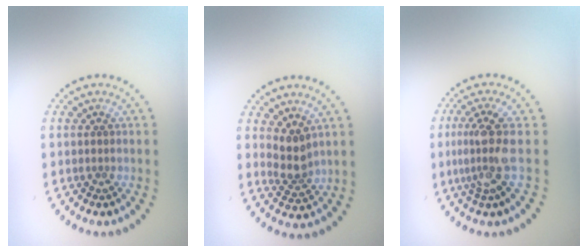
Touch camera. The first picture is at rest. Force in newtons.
{"total": 2.5, "press": 2.0, "slide": 1.4}
{"total": 3.6, "press": 2.7, "slide": 2.4}